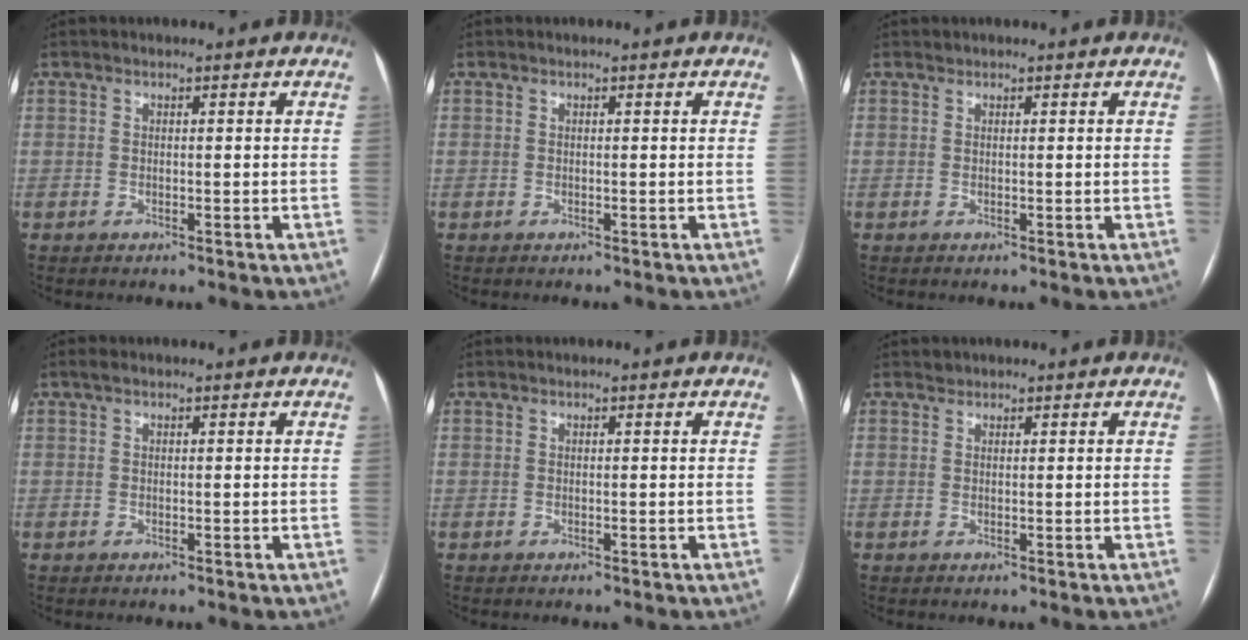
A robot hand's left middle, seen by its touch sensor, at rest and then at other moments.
{"total": 0.0}
{"total": 0.0}
{"total": 0.7, "force": [0.4, 0.3, 0.5], "torque": [-0.013, 0.012, 0.004]}
{"total": 0.0}
{"total": 0.6, "force": [0.5, 0.3, -0.1], "torque": [0.000, 0.000, 0.007]}